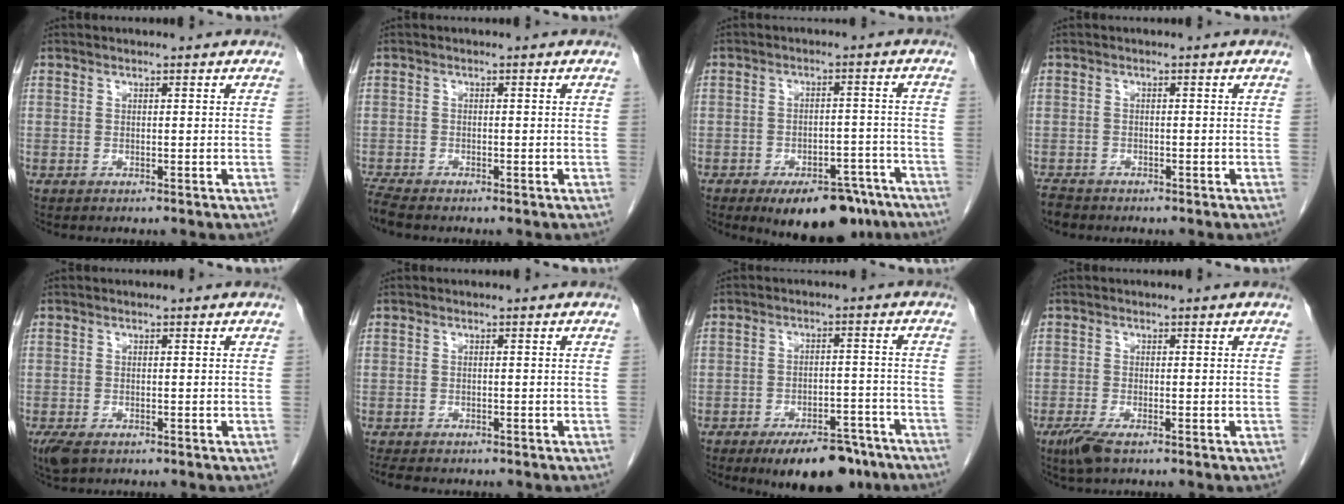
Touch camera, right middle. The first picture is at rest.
{"total": 2.6, "force": [-2.4, 0.3, 1.0], "torque": [-0.031, -0.013, -0.045]}
{"total": 12.3, "force": [-8.8, 5.6, 6.5], "torque": [-0.062, 0.015, -0.121]}
{"total": 2.4, "force": [-2.2, 0.9, 0.6], "torque": [-0.020, -0.007, -0.036]}
{"total": 3.5, "force": [-2.2, 1.6, 2.1], "torque": [-0.049, -0.011, -0.035]}
{"total": 5.1, "force": [-4.3, 1.5, 2.3], "torque": [-0.043, -0.013, -0.058]}
{"total": 10.8, "force": [-7.9, 4.3, 6.0], "torque": [-0.071, 0.004, -0.117]}
{"total": 3.3, "force": [-2.1, 0.7, 2.4], "torque": [-0.055, -0.009, -0.041]}